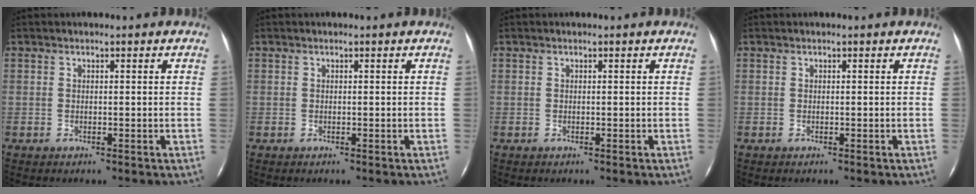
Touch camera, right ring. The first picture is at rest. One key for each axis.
{"total": 0.0}
{"total": 0.0}
{"total": 0.0}